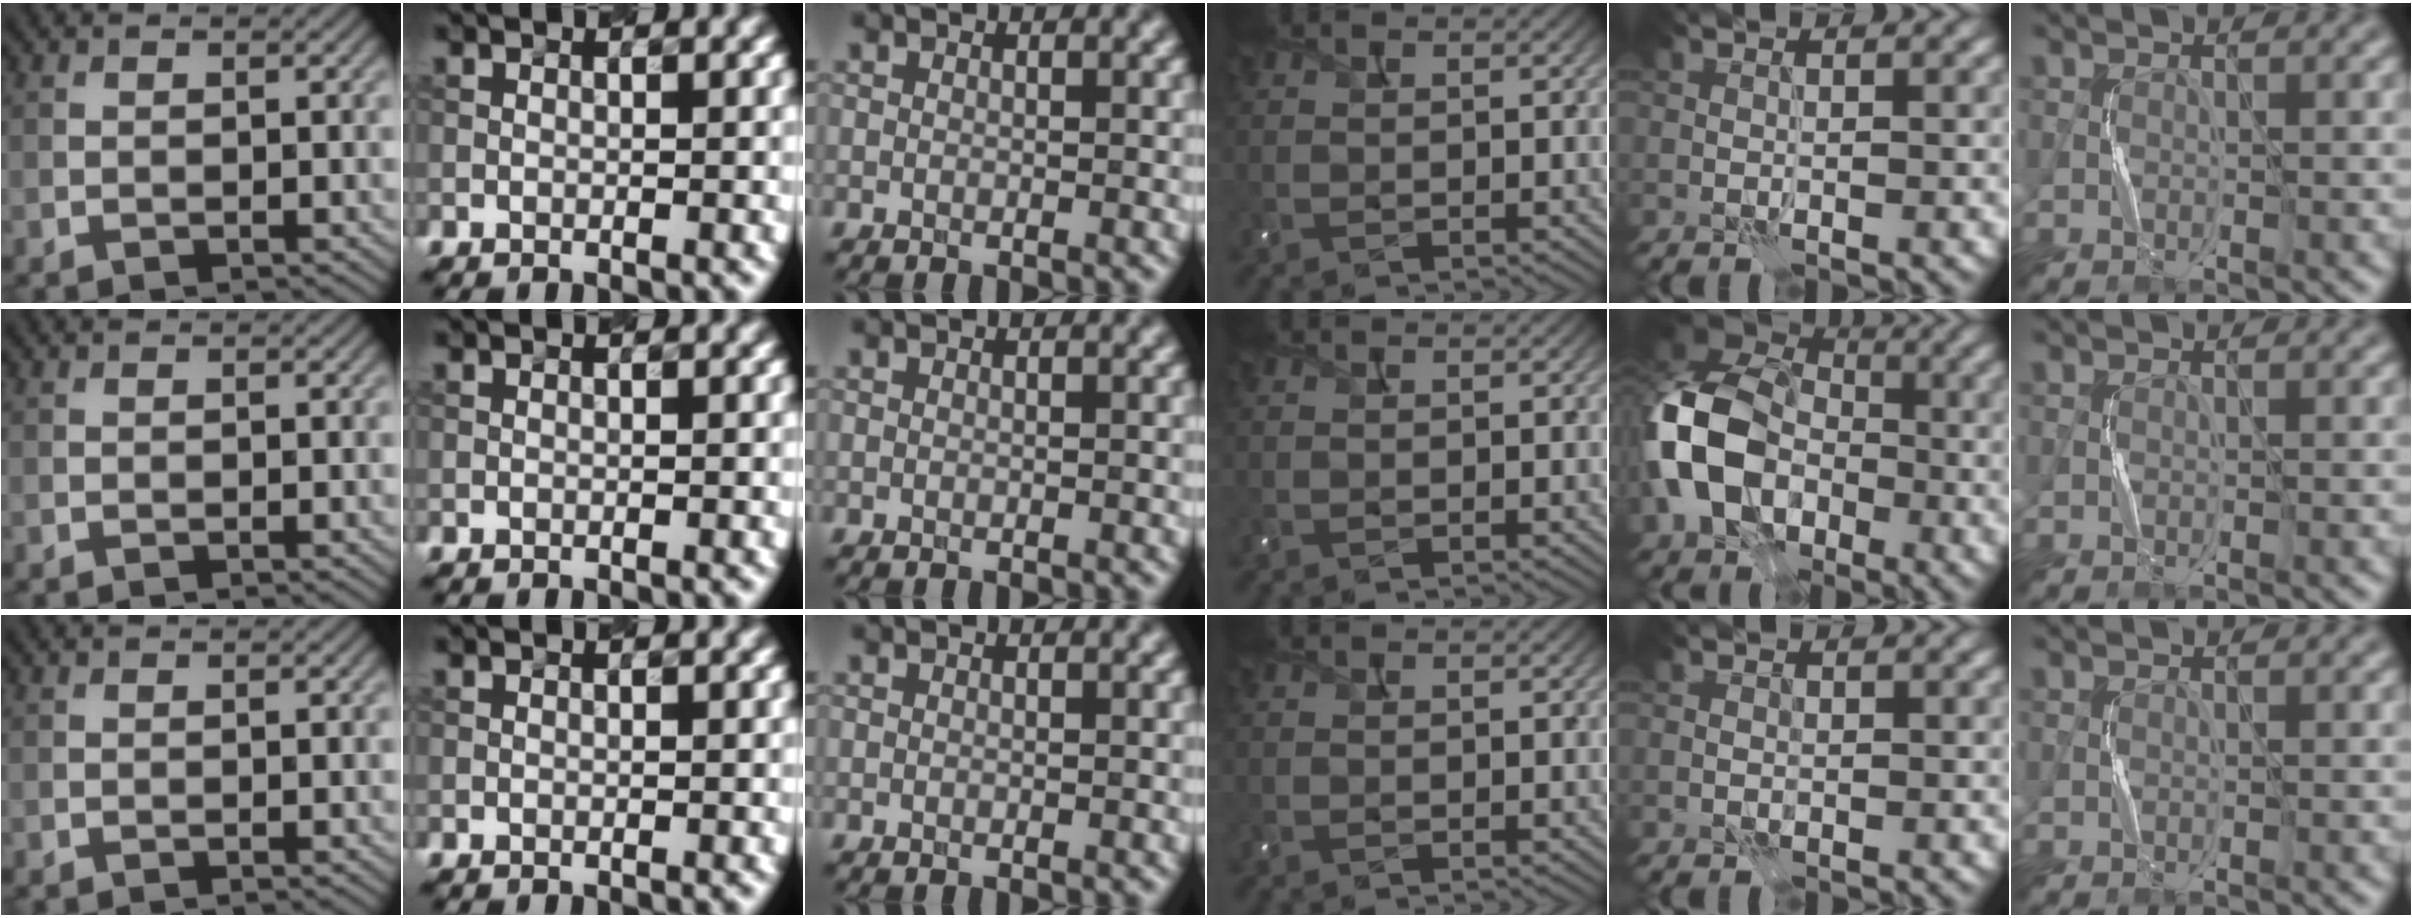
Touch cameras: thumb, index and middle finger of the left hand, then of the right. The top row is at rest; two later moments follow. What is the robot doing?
{"motion": "press", "object": "camera"}